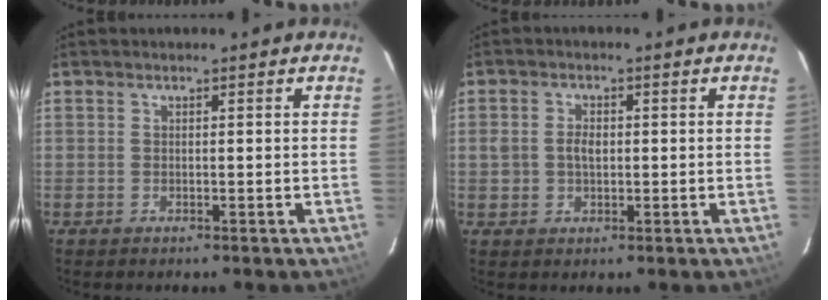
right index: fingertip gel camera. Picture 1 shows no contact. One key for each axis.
{"total": 3.2, "fx": 0.1, "fy": 2.4, "fz": 2.2, "tx": -0.040, "ty": 0.006, "tz": 0.003}